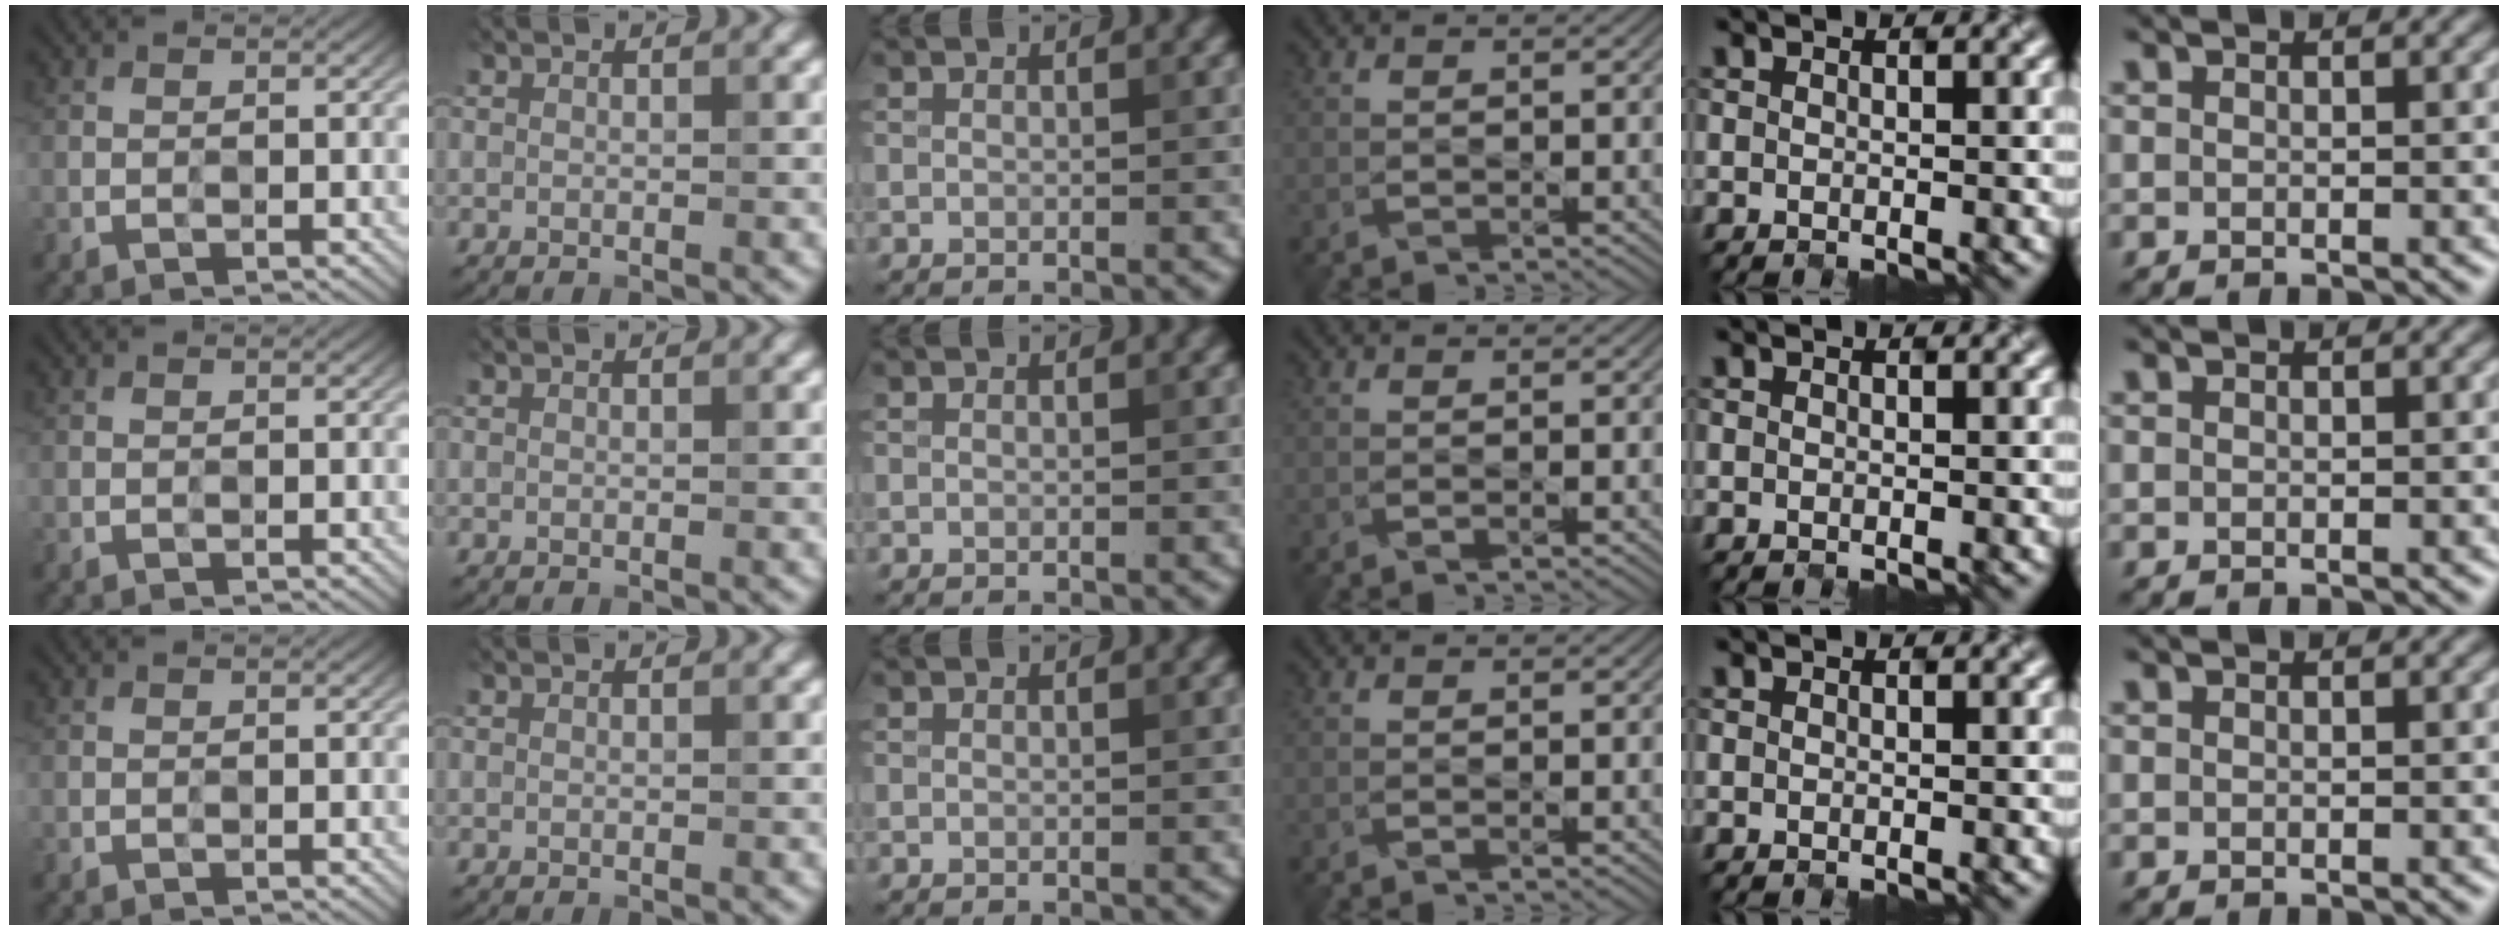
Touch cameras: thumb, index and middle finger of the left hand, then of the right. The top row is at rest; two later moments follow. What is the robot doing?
{"motion": "open", "object": "sandwich press"}